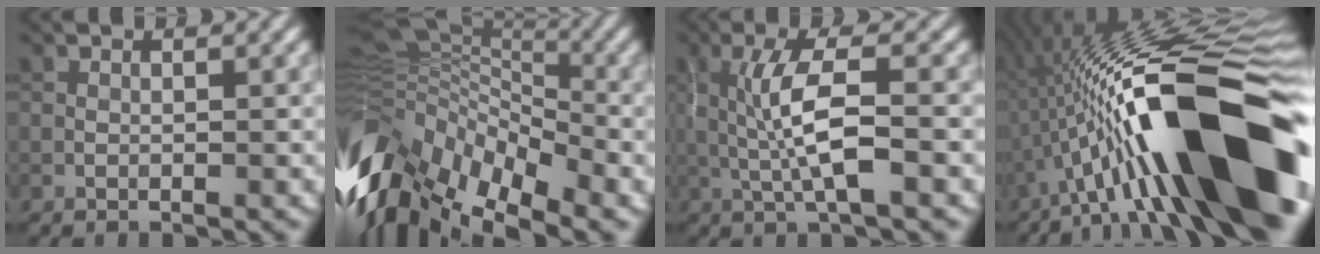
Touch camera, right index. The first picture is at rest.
{"total": 15.2, "force": [-5.9, 7.9, 11.6], "torque": [-0.236, 0.023, -0.095]}
{"total": 5.3, "force": [-0.1, 1.1, 5.2], "torque": [-0.109, 0.005, -0.005]}
{"total": 20.0, "force": [-2.1, 6.1, 19.0], "torque": [-0.283, 0.034, -0.048]}